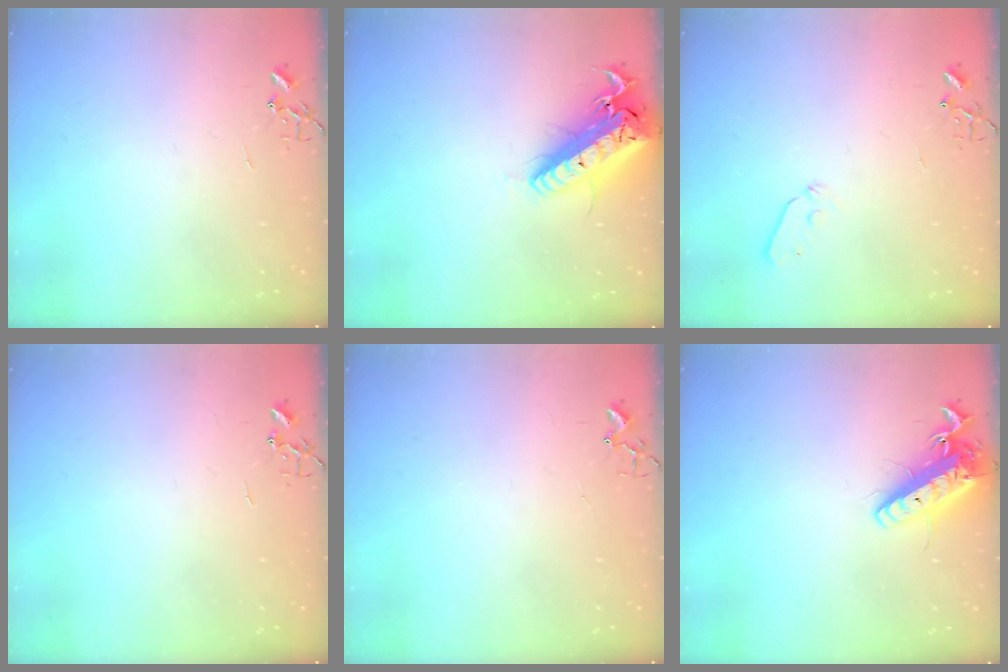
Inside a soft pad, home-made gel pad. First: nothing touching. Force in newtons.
{"total": 21.7, "press": 21.3, "slide": 4.3}
{"total": 4.5, "press": 4.4, "slide": 0.6}
{"total": 0.0}
{"total": 2.4, "press": 2.4, "slide": 0.3}
{"total": 15.2, "press": 14.9, "slide": 2.9}